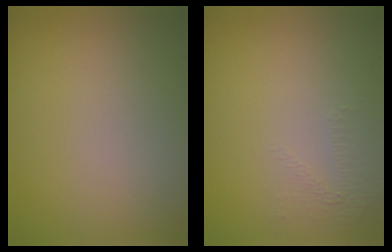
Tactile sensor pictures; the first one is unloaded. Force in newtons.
{"total": 0.9, "press": 0.4, "slide": 0.8}